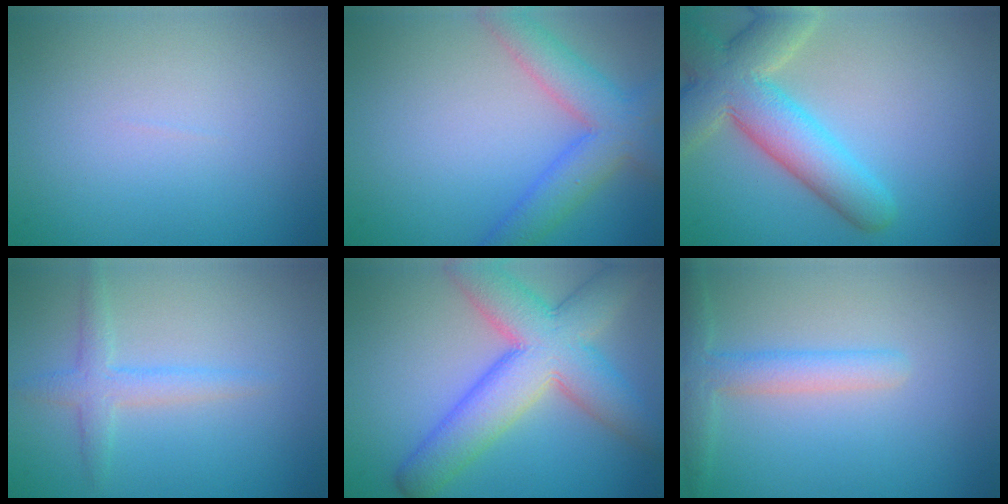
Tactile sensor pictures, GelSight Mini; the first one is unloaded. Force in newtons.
{"total": 5.4, "press": 5.4, "slide": 0.2}
{"total": 8.1, "press": 8.1, "slide": 0.6}
{"total": 2.4, "press": 2.4, "slide": 0.2}
{"total": 9.2, "press": 9.2, "slide": 0.3}
{"total": 3.1, "press": 3.0, "slide": 0.3}